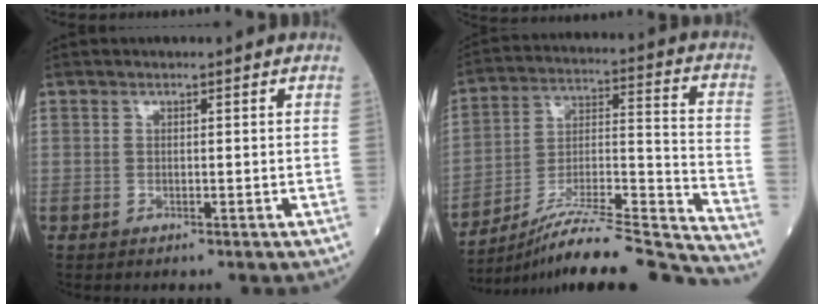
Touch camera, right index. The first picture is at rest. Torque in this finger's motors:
{"motor_torque": [-0.21, -0.20, 0.18, 0.11]}